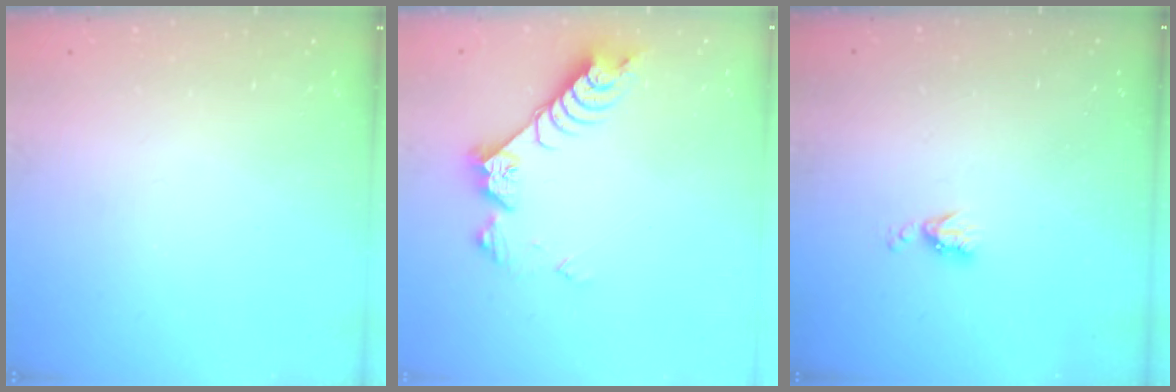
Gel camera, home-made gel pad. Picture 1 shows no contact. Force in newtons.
{"total": 8.6, "press": 8.6, "slide": 0.3}
{"total": 4.8, "press": 4.8, "slide": 0.7}